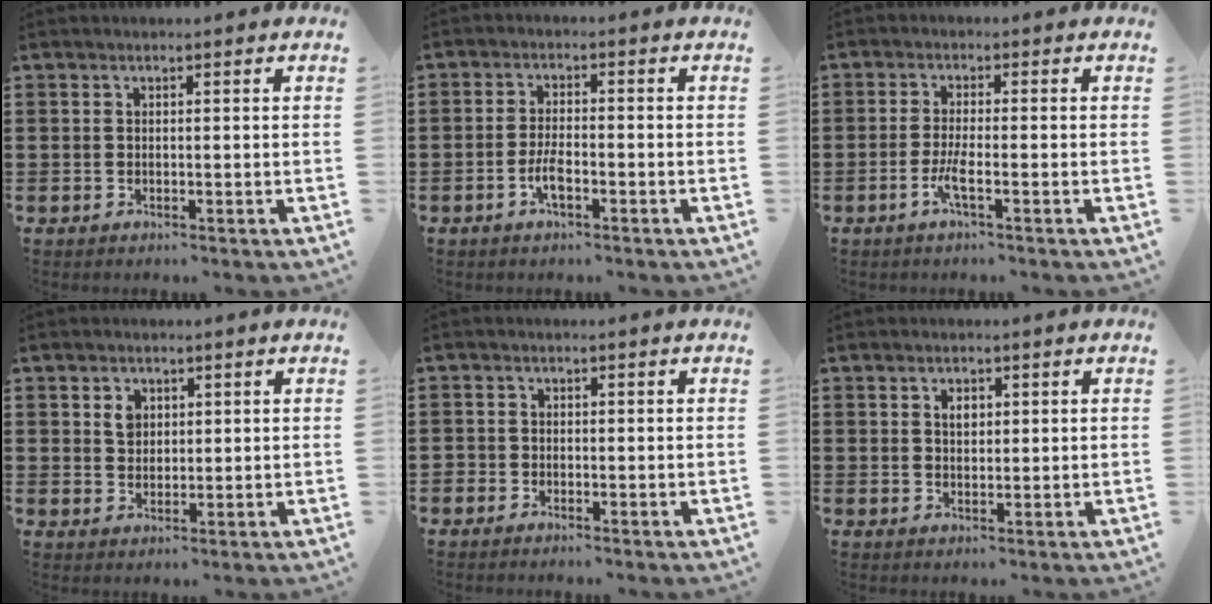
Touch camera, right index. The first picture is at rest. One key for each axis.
{"total": 3.5, "fx": -1.6, "fy": 1.1, "fz": 2.9, "tx": -0.070, "ty": -0.003, "tz": -0.034}
{"total": 3.3, "fx": -1.6, "fy": 0.1, "fz": 2.9, "tx": -0.069, "ty": -0.011, "tz": -0.035}
{"total": 2.6, "fx": 1.2, "fy": 2.0, "fz": 1.2, "tx": -0.023, "ty": 0.003, "tz": 0.021}
{"total": 1.2, "fx": -1.0, "fy": 0.6, "fz": 0.0, "tx": -0.003, "ty": 0.001, "tz": -0.023}
{"total": 2.0, "fx": 0.7, "fy": 1.3, "fz": 1.3, "tx": -0.021, "ty": 0.005, "tz": 0.010}